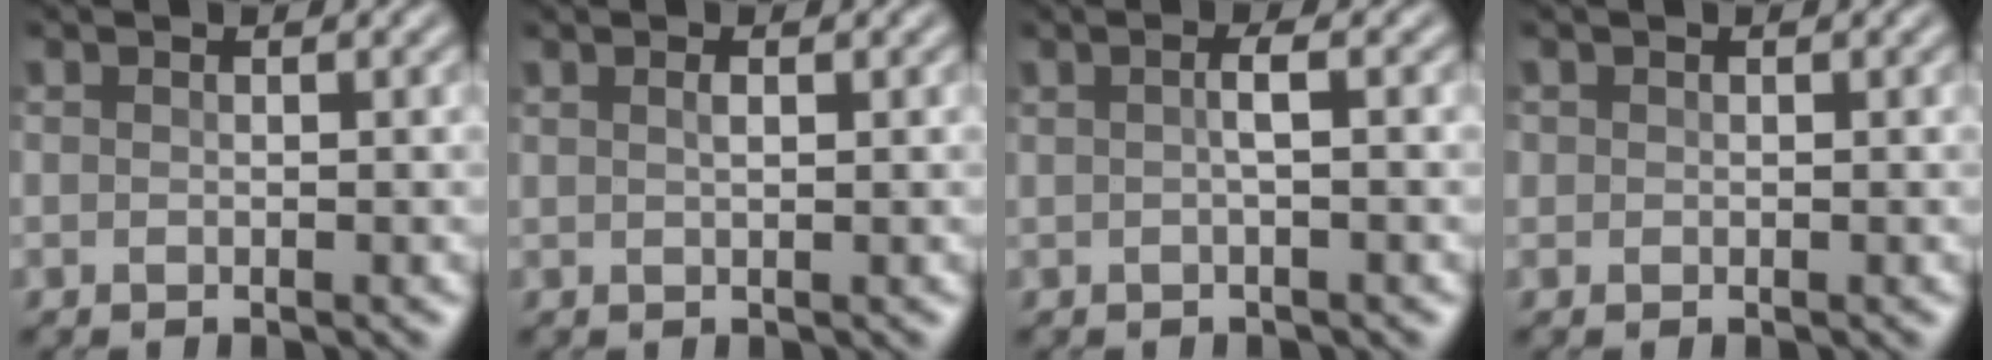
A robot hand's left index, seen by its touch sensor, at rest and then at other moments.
{"total": 0.8, "force": [0.4, 0.2, 0.7], "torque": [-0.018, 0.001, 0.007]}
{"total": 1.4, "force": [-0.1, 0.2, 1.4], "torque": [-0.030, 0.004, -0.005]}
{"total": 0.5, "force": [0.1, 0.5, 0.0], "torque": [0.001, -0.003, 0.002]}